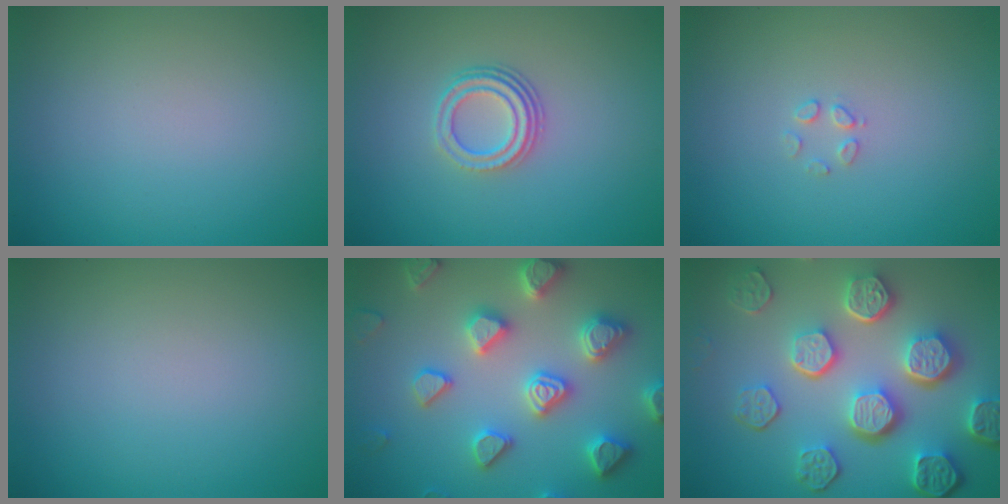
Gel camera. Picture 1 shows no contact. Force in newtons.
{"total": 3.2, "press": 2.3, "slide": 2.3}
{"total": 1.0, "press": 1.0, "slide": 0.1}
{"total": 0.0}
{"total": 6.7, "press": 6.5, "slide": 1.4}
{"total": 8.6, "press": 6.2, "slide": 5.9}